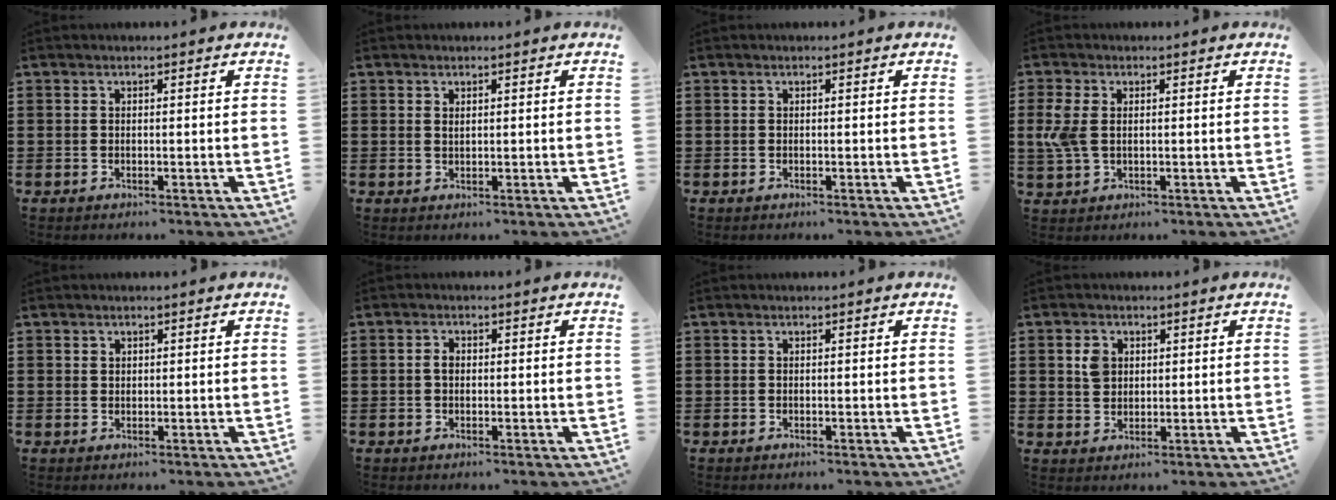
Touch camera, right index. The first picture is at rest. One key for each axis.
{"total": 0.7, "fx": 0.4, "fy": 0.4, "fz": 0.4, "tx": -0.010, "ty": 0.002, "tz": 0.008}
{"total": 0.0}
{"total": 4.7, "fx": 0.5, "fy": 2.8, "fz": 3.7, "tx": -0.103, "ty": -0.001, "tz": 0.001}
{"total": 1.2, "fx": 0.9, "fy": 0.8, "fz": 0.2, "tx": -0.005, "ty": 0.002, "tz": 0.017}
{"total": 1.5, "fx": 0.0, "fy": 1.0, "fz": 1.2, "tx": -0.024, "ty": 0.006, "tz": -0.001}
{"total": 0.0}
{"total": 2.9, "fx": 0.9, "fy": 2.3, "fz": 1.5, "tx": -0.037, "ty": 0.010, "tz": 0.016}